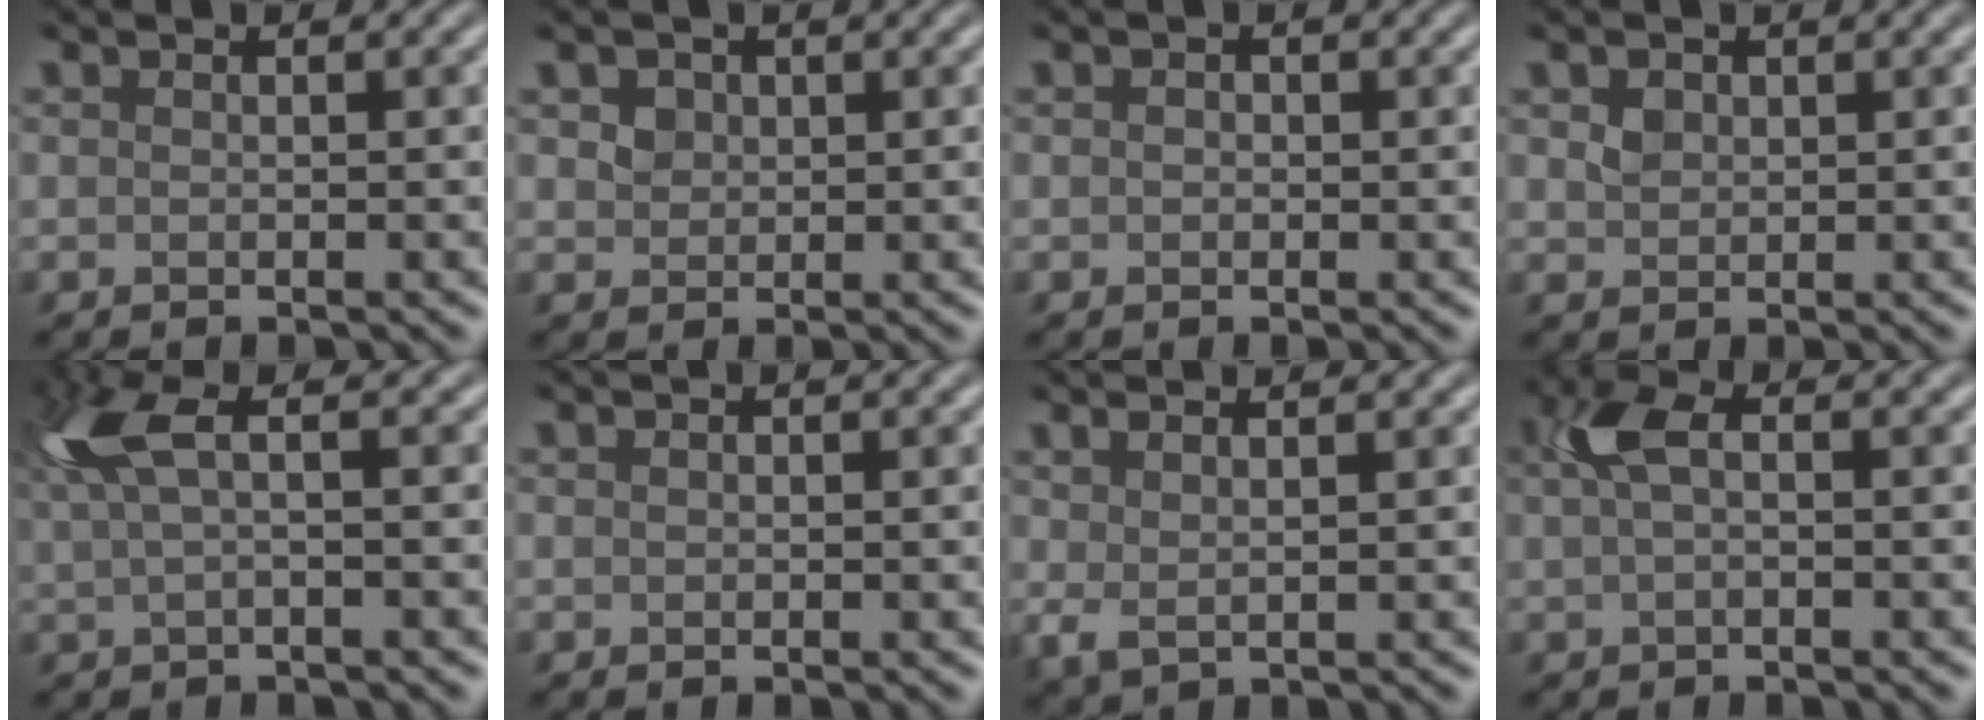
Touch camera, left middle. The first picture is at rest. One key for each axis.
{"total": 2.3, "fx": 1.2, "fy": 1.7, "fz": 1.0, "tx": -0.032, "ty": 0.007, "tz": 0.025}
{"total": 0.7, "fx": 0.2, "fy": 0.6, "fz": 0.3, "tx": -0.004, "ty": 0.003, "tz": -0.004}
{"total": 1.2, "fx": 0.5, "fy": 0.9, "fz": 0.5, "tx": -0.015, "ty": 0.004, "tz": 0.013}
{"total": 4.0, "fx": 1.3, "fy": 1.0, "fz": 3.6, "tx": -0.084, "ty": 0.012, "tz": 0.023}
{"total": 0.0}
{"total": 2.4, "fx": 1.3, "fy": 0.9, "fz": 1.9, "tx": -0.049, "ty": 0.007, "tz": 0.027}
{"total": 2.7, "fx": 0.5, "fy": 1.2, "fz": 2.3, "tx": -0.054, "ty": 0.013, "tz": 0.007}